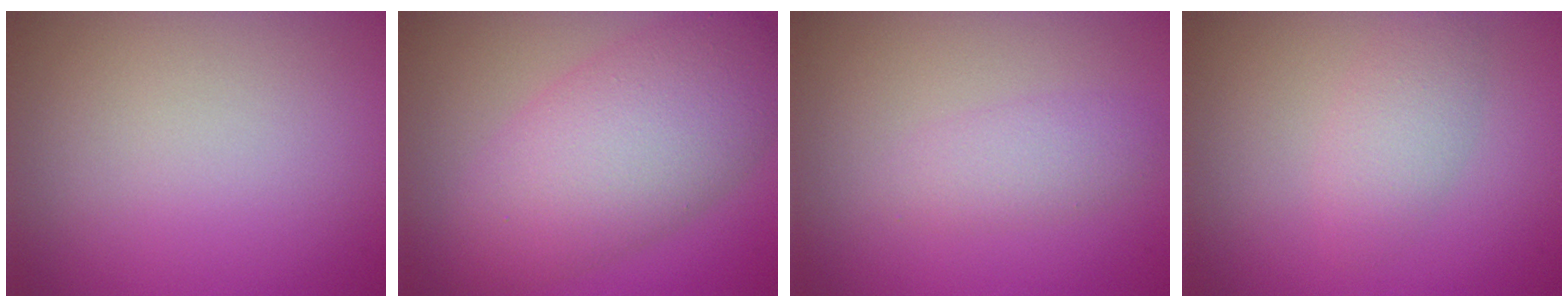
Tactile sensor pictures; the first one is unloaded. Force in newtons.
{"total": 8.6, "press": 8.6, "slide": 0.1}
{"total": 2.1, "press": 2.1, "slide": 0.1}
{"total": 2.4, "press": 2.4, "slide": 0.1}